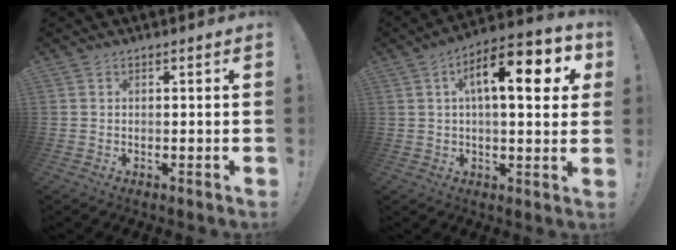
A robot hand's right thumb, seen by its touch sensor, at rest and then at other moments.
{"total": 15.4, "force": [4.6, 5.4, 13.7], "torque": [-0.201, -0.009, 0.062]}